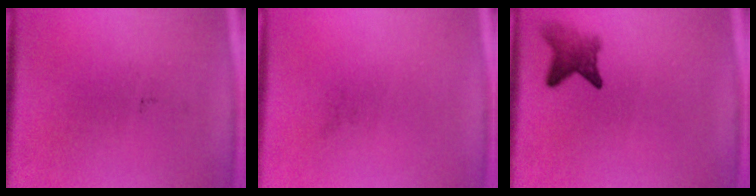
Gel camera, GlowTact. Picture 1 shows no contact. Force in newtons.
{"total": 0.0}
{"total": 3.1}